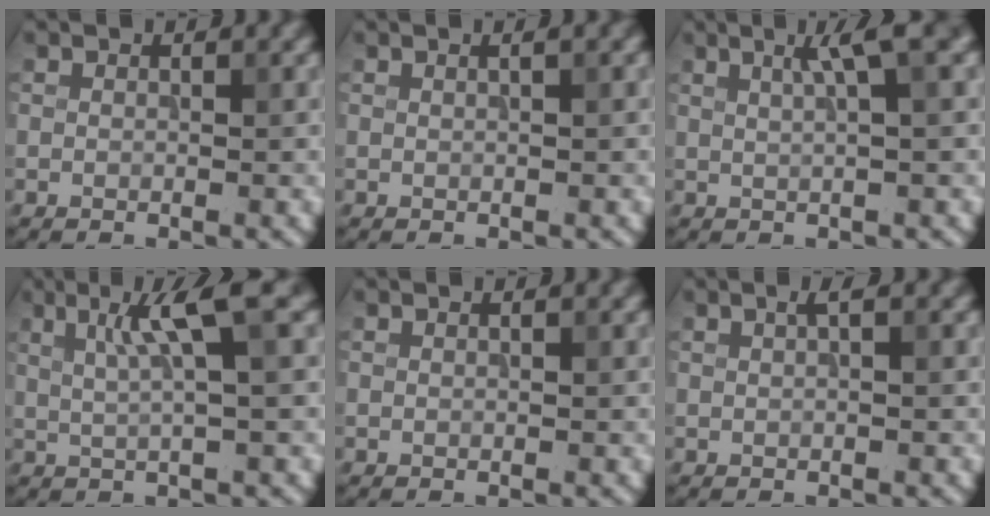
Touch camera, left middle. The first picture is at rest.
{"total": 1.3, "force": [0.5, 0.4, 1.1], "torque": [-0.012, 0.004, -0.002]}
{"total": 3.4, "force": [1.5, 0.4, 3.0], "torque": [-0.039, 0.008, 0.023]}
{"total": 4.8, "force": [1.7, 0.5, 4.5], "torque": [-0.073, 0.004, 0.030]}
{"total": 0.0}
{"total": 1.0, "force": [0.4, 0.2, 0.9], "torque": [-0.016, 0.006, 0.005]}